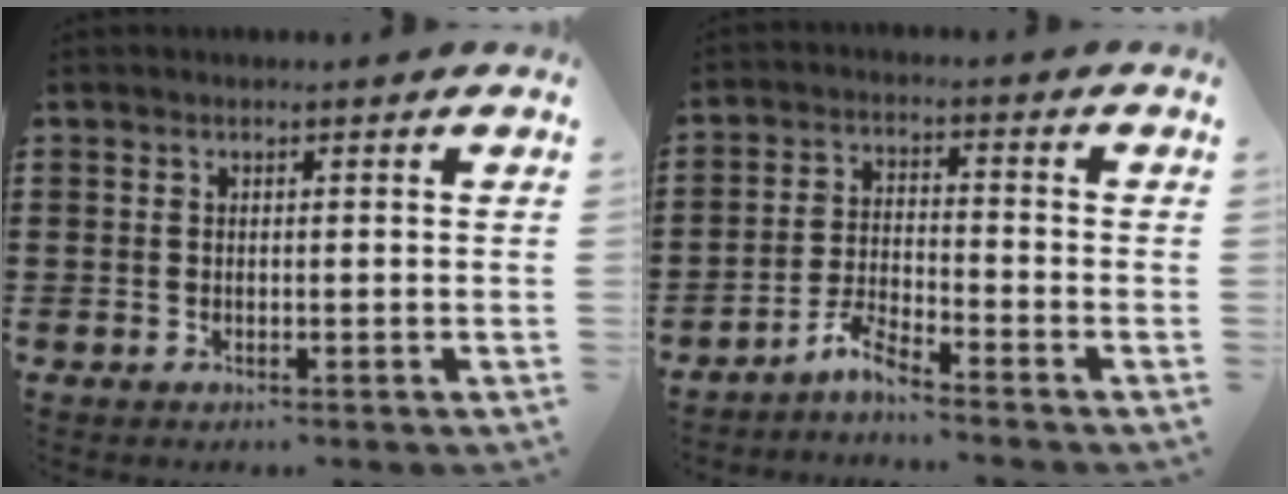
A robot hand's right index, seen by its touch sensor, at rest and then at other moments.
{"total": 4.3, "force": [-4.0, 0.2, 1.6], "torque": [-0.046, 0.002, -0.083]}